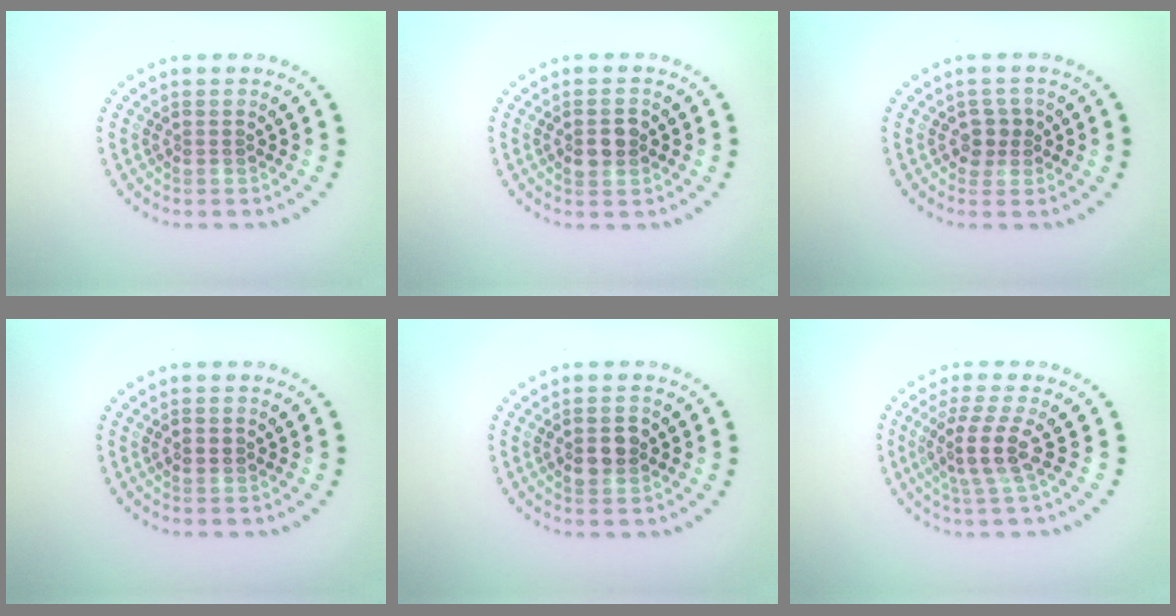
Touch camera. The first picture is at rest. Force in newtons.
{"total": 1.9, "press": 1.9, "slide": 0.1}
{"total": 1.8, "press": 1.5, "slide": 1.0}
{"total": 1.2, "press": 1.2, "slide": 0.1}
{"total": 2.6, "press": 2.6, "slide": 0.1}
{"total": 3.4, "press": 2.5, "slide": 2.3}